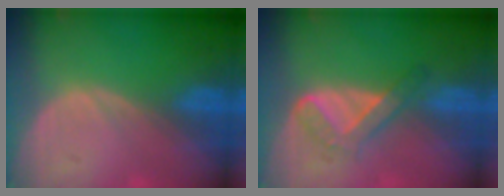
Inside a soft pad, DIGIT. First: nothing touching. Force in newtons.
{"total": 4.5, "press": 4.4, "slide": 1.0}